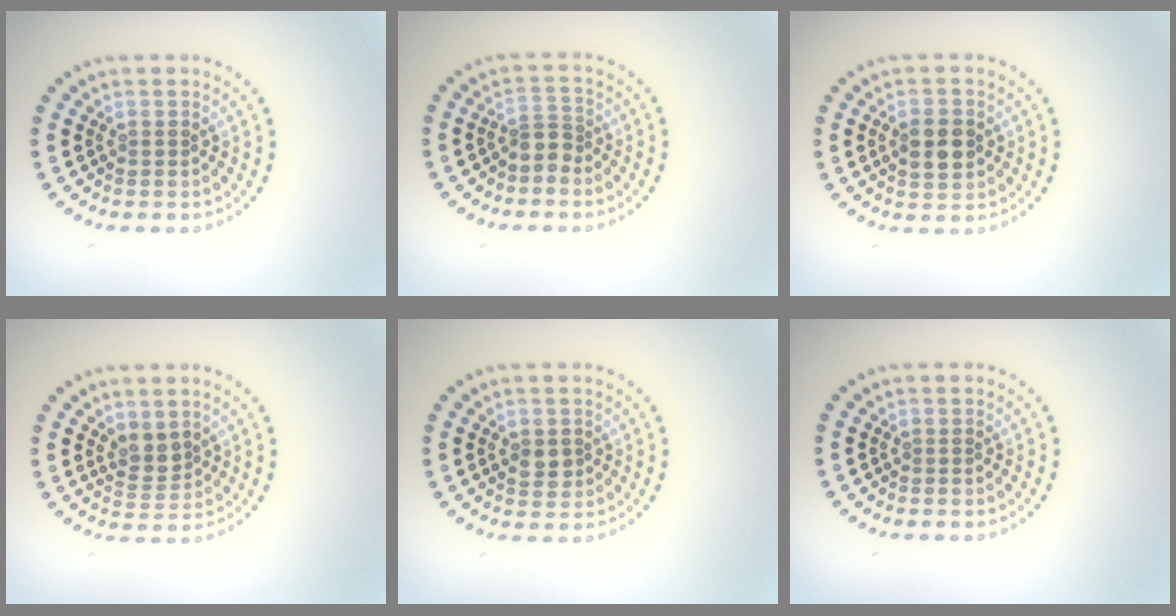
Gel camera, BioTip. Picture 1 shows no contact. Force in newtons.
{"total": 2.2, "press": 1.7, "slide": 1.3}
{"total": 3.6, "press": 3.6, "slide": 0.1}
{"total": 2.1, "press": 1.8, "slide": 1.1}
{"total": 1.8, "press": 1.8, "slide": 0.4}
{"total": 0.0}